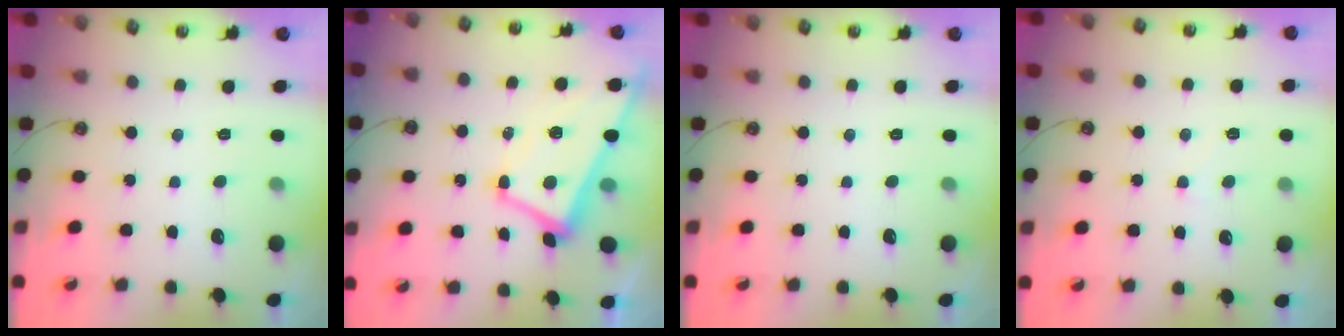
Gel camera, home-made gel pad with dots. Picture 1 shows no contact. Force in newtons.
{"total": 1.4, "press": 1.1, "slide": 0.9}
{"total": 0.0}
{"total": 4.5, "press": 4.5, "slide": 0.3}